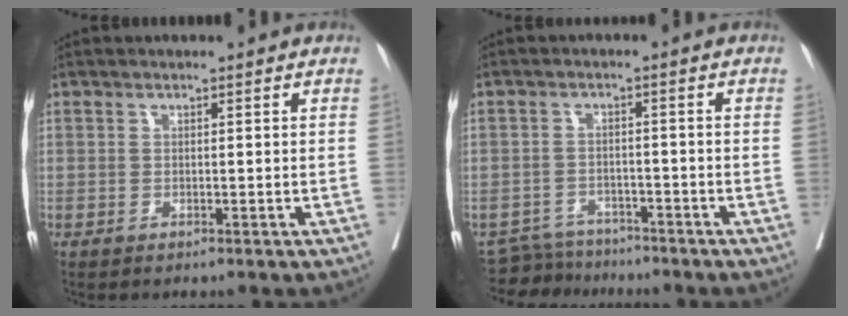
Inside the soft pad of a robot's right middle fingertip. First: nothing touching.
{"total": 5.2, "force": [-5.0, 1.2, -0.7], "torque": [0.011, 0.000, -0.086]}